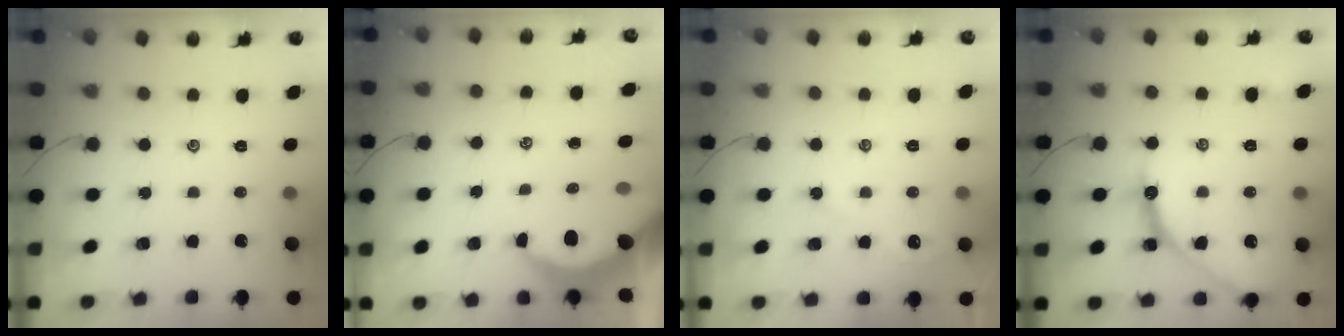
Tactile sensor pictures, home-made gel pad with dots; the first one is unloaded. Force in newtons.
{"total": 5.5, "press": 5.5, "slide": 0.7}
{"total": 2.2, "press": 2.2, "slide": 0.4}
{"total": 12.5, "press": 12.5, "slide": 1.0}